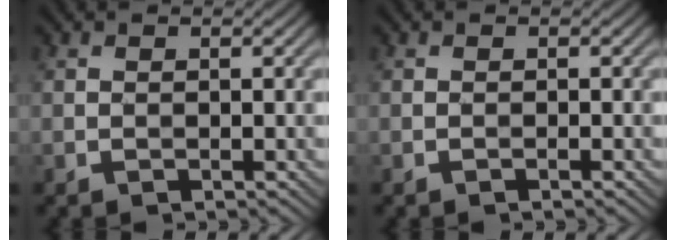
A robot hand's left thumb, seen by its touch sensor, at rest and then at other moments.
{"total": 0.5, "force": [-0.4, -0.1, 0.4], "torque": [-0.008, 0.001, -0.009]}